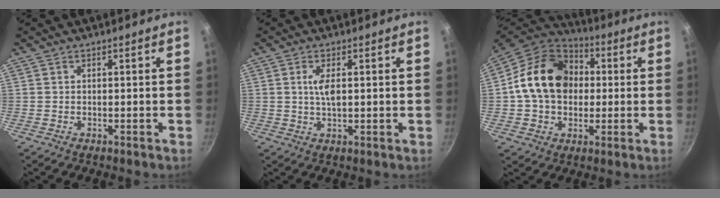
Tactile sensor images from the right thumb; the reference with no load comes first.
{"total": 3.8, "force": [0.7, 1.5, 3.4], "torque": [-0.064, 0.001, 0.013]}
{"total": 18.5, "force": [1.8, 14.4, 11.4], "torque": [-0.170, 0.031, 0.022]}